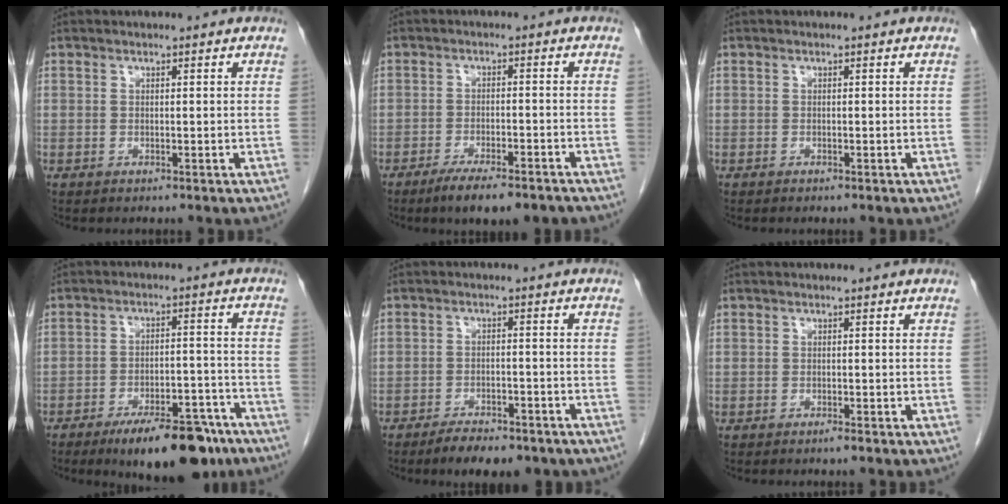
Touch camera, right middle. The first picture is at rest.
{"total": 8.8, "force": [-6.9, 1.9, 5.2], "torque": [-0.071, -0.010, -0.102]}
{"total": 0.5, "force": [-0.5, 0.1, 0.3], "torque": [-0.011, -0.002, -0.006]}
{"total": 14.3, "force": [-10.6, 4.3, 8.6], "torque": [-0.093, 0.014, -0.159]}
{"total": 8.1, "force": [-6.4, 2.8, 4.2], "torque": [-0.057, 0.001, -0.089]}
{"total": 0.7, "force": [-0.5, 0.0, 0.4], "torque": [-0.007, -0.001, -0.008]}